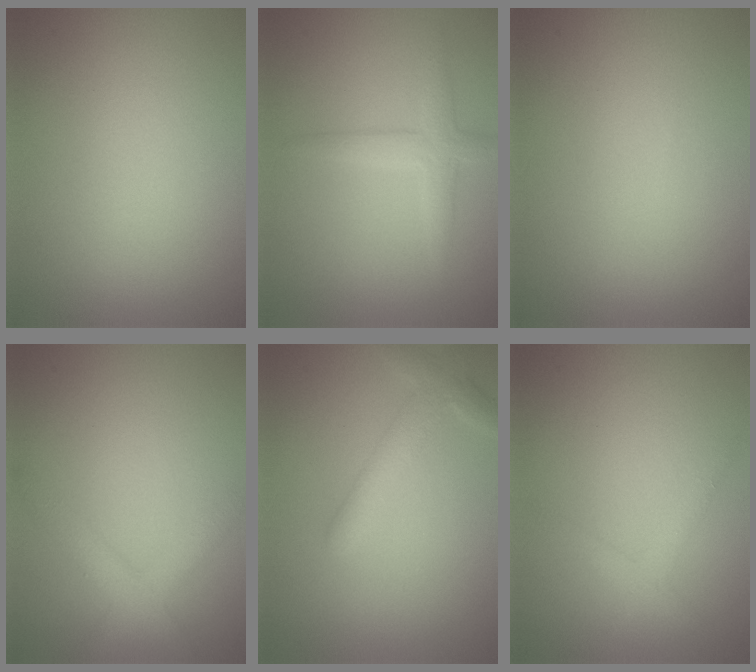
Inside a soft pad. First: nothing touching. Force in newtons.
{"total": 2.5, "press": 2.4, "slide": 0.3}
{"total": 0.0}
{"total": 3.4, "press": 3.4, "slide": 0.2}
{"total": 2.8, "press": 2.8, "slide": 0.2}
{"total": 1.7, "press": 1.7, "slide": 0.1}